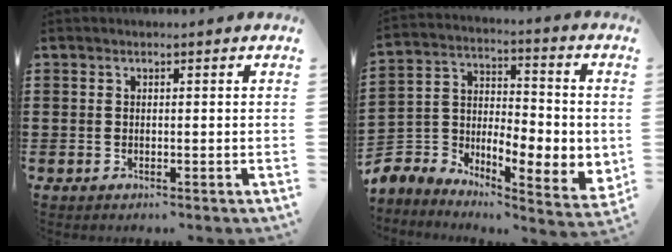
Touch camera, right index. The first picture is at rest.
{"total": 5.7, "force": [-2.0, 3.8, 3.7], "torque": [-0.081, -0.022, -0.035]}